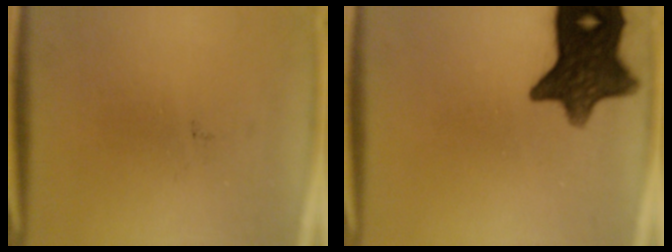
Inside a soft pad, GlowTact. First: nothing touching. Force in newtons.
{"total": 12.8}